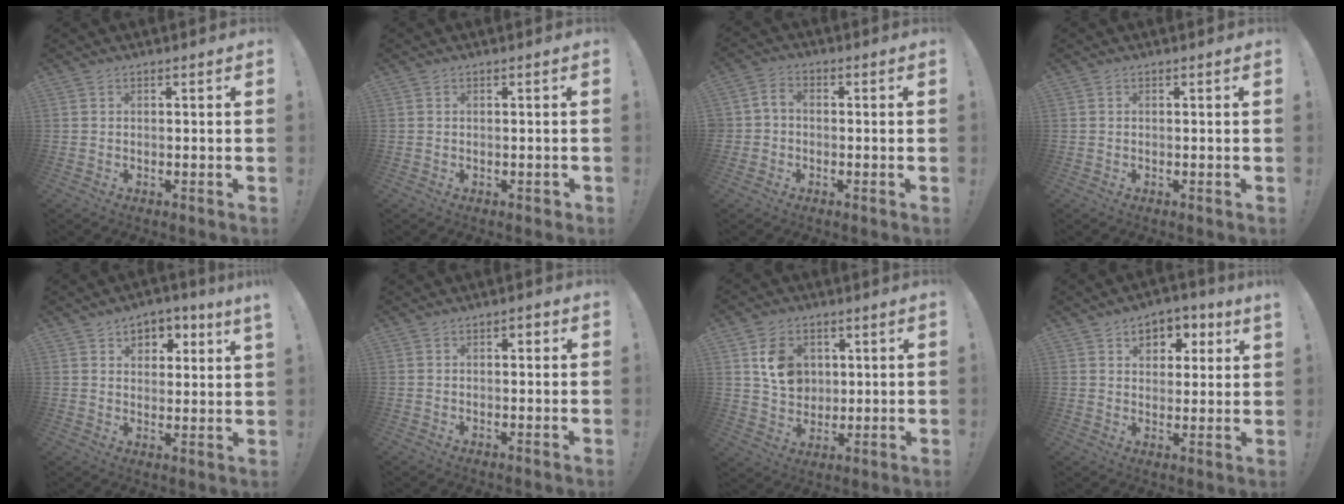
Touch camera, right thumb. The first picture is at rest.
{"total": 1.0, "force": [-0.3, 0.7, 0.6], "torque": [-0.016, 0.006, -0.004]}
{"total": 3.6, "force": [-1.4, 2.9, 1.6], "torque": [-0.038, 0.013, -0.026]}
{"total": 0.0}
{"total": 5.8, "force": [3.9, 2.8, 3.1], "torque": [-0.042, -0.019, 0.068]}
{"total": 1.4, "force": [0.1, 1.0, 0.9], "torque": [-0.017, 0.005, -0.001]}
{"total": 10.4, "force": [3.3, 8.7, 4.8], "torque": [-0.062, -0.005, 0.068]}
{"total": 7.5, "force": [4.3, 4.6, 4.0], "torque": [-0.054, -0.019, 0.076]}